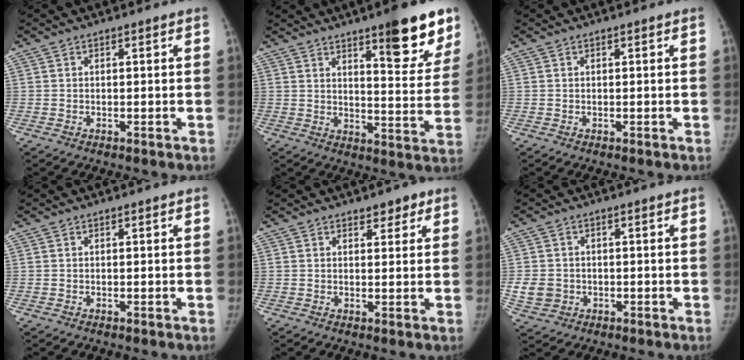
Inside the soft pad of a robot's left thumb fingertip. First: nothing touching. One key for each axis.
{"total": 15.0, "fx": 9.6, "fy": 4.0, "fz": 10.8, "tx": -0.091, "ty": -0.061, "tz": 0.133}
{"total": 0.0}
{"total": 0.0}
{"total": 2.8, "fx": 1.9, "fy": 1.5, "fz": 1.3, "tx": 0.003, "ty": -0.009, "tz": 0.025}
{"total": 4.6, "fx": -0.9, "fy": 4.1, "fz": 1.8, "tx": -0.024, "ty": 0.004, "tz": -0.008}